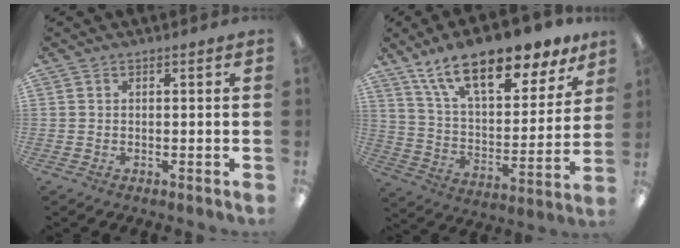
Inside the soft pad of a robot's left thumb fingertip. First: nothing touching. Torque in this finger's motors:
{"motor_torque": [0.63, 0.68, 1.51, -1.26, 0.16]}